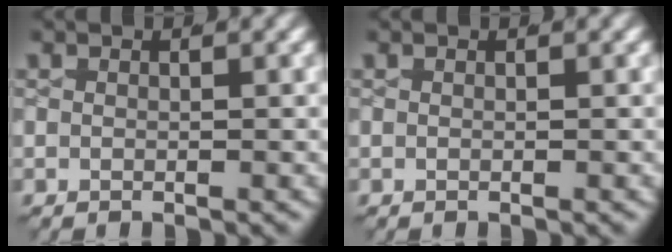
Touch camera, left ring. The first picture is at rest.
{"total": 0.0}